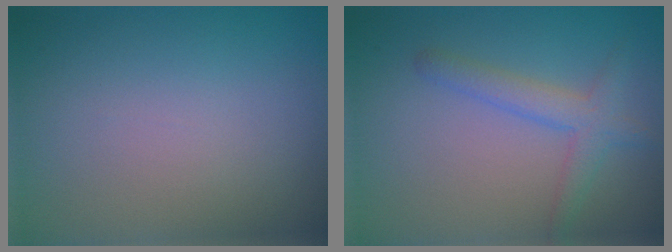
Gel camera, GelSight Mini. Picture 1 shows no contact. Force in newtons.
{"total": 2.8, "press": 2.8, "slide": 0.2}